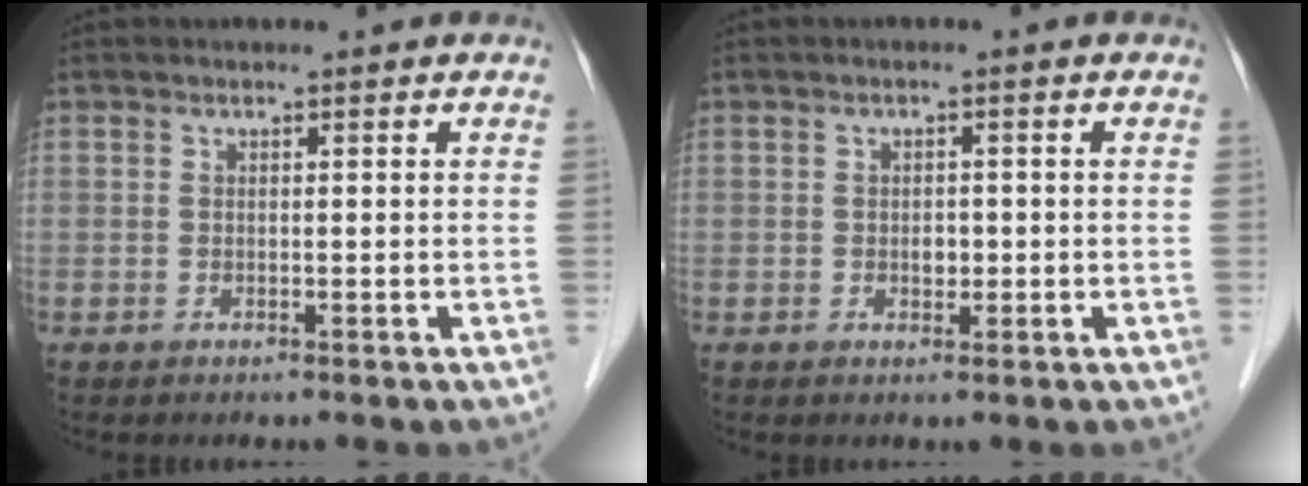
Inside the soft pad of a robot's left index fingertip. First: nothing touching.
{"total": 1.6, "force": [-0.3, 1.1, 1.2], "torque": [-0.019, 0.002, -0.002]}